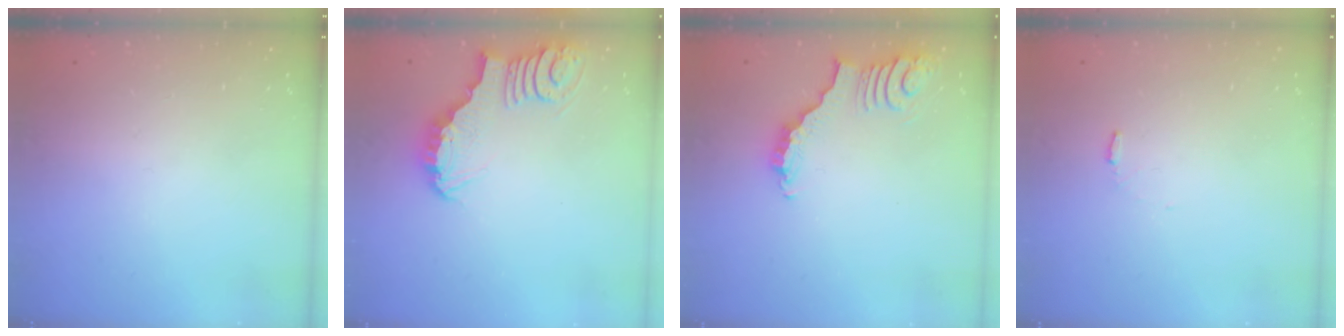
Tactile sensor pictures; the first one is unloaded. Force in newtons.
{"total": 4.0, "press": 4.0, "slide": 0.4}
{"total": 3.7, "press": 3.7, "slide": 0.7}
{"total": 5.0, "press": 5.0, "slide": 0.4}